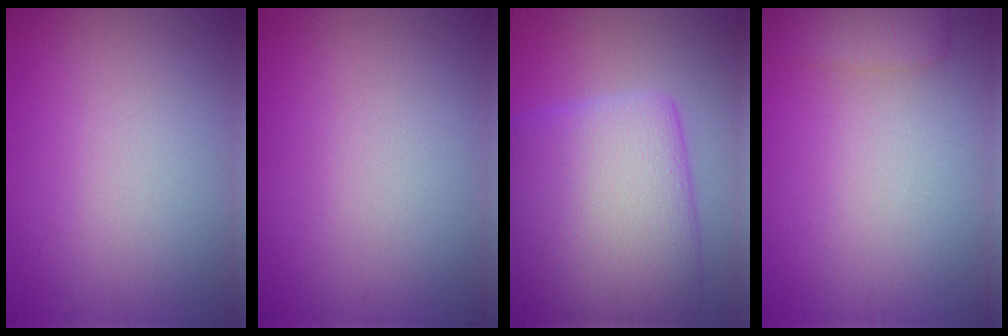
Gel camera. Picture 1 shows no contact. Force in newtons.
{"total": 0.0}
{"total": 12.2, "press": 12.2, "slide": 0.7}
{"total": 2.8, "press": 2.8, "slide": 0.1}